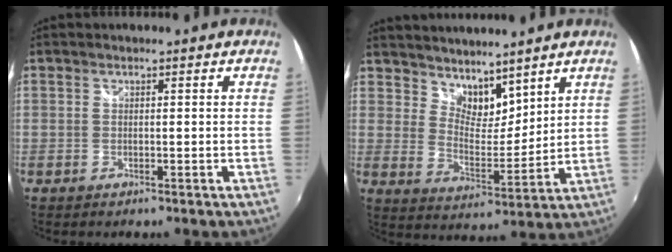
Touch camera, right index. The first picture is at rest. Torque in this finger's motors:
{"motor_torque": [-0.02, 0.32, 0.05, 0.00]}